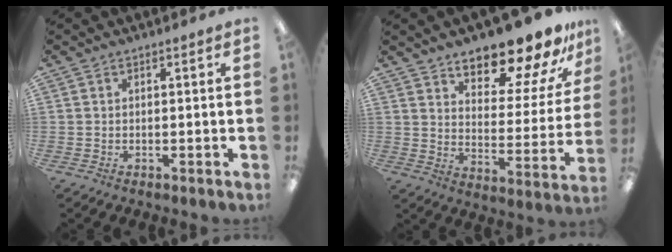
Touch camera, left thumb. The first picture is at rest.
{"total": 18.4, "force": [15.7, 4.9, 8.2], "torque": [-0.120, -0.115, 0.260]}